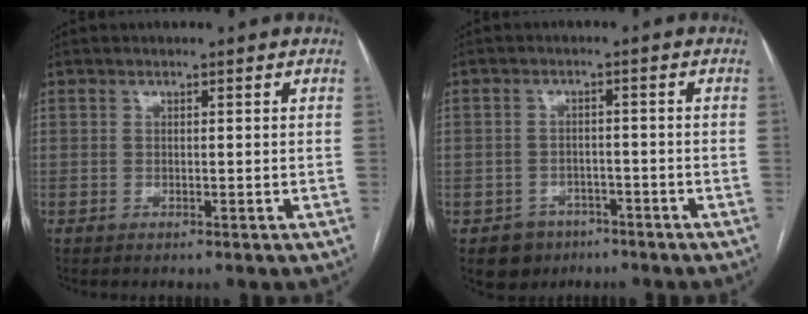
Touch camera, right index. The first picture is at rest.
{"total": 4.6, "force": [-2.7, 3.6, 0.3], "torque": [-0.002, 0.011, -0.036]}